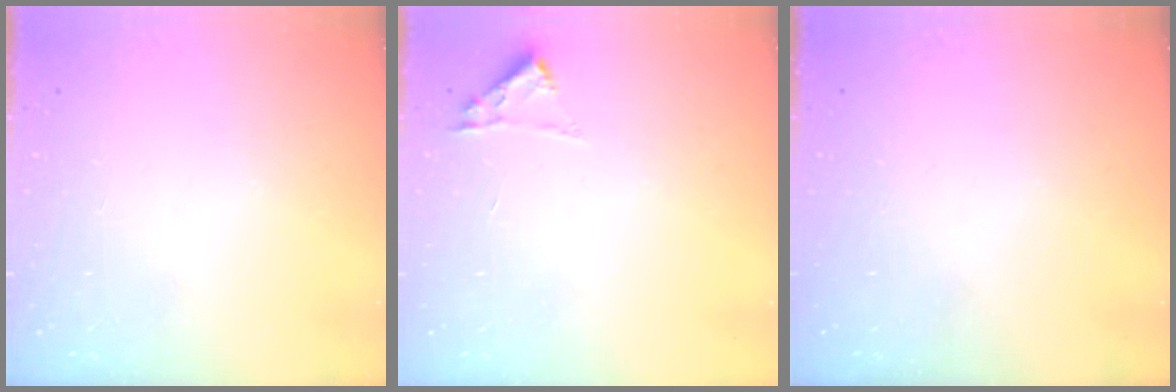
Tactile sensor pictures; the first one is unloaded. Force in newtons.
{"total": 1.8, "press": 1.8, "slide": 0.2}
{"total": 0.0}